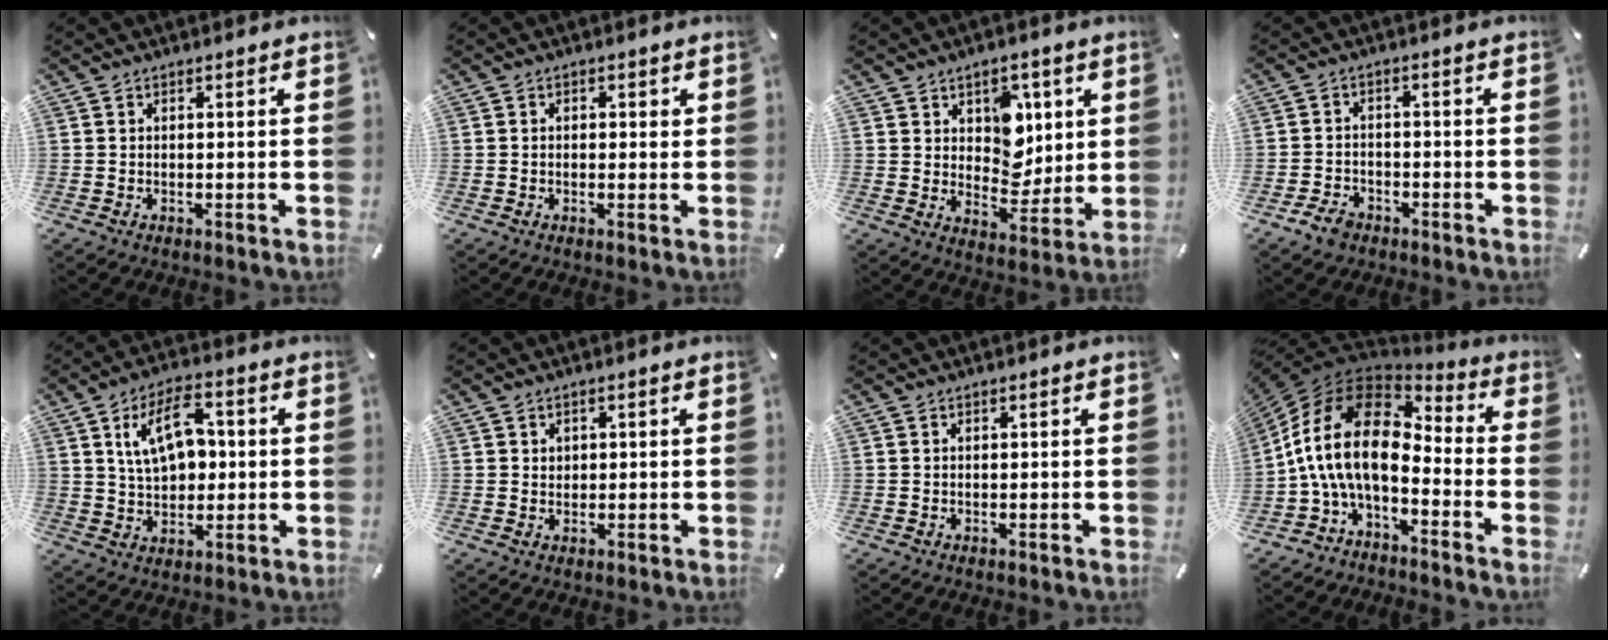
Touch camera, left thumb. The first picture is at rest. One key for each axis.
{"total": 1.2, "fx": -0.2, "fy": 0.9, "fz": 0.8, "tx": -0.014, "ty": 0.005, "tz": -0.005}
{"total": 9.6, "fx": 3.6, "fy": 7.8, "fz": 4.1, "tx": -0.045, "ty": -0.023, "tz": 0.065}
{"total": 4.4, "fx": -3.0, "fy": 2.8, "fz": 1.7, "tx": -0.039, "ty": 0.015, "tz": -0.059}
{"total": 11.9, "fx": 3.1, "fy": 7.6, "fz": 8.6, "tx": -0.147, "ty": 0.008, "tz": 0.055}
{"total": 1.7, "fx": 0.6, "fy": 1.5, "fz": 0.2, "tx": 0.003, "ty": 0.001, "tz": 0.007}
{"total": 0.0}
{"total": 17.0, "fx": -1.3, "fy": 9.6, "fz": 14.0, "tx": -0.301, "ty": 0.009, "tz": -0.028}